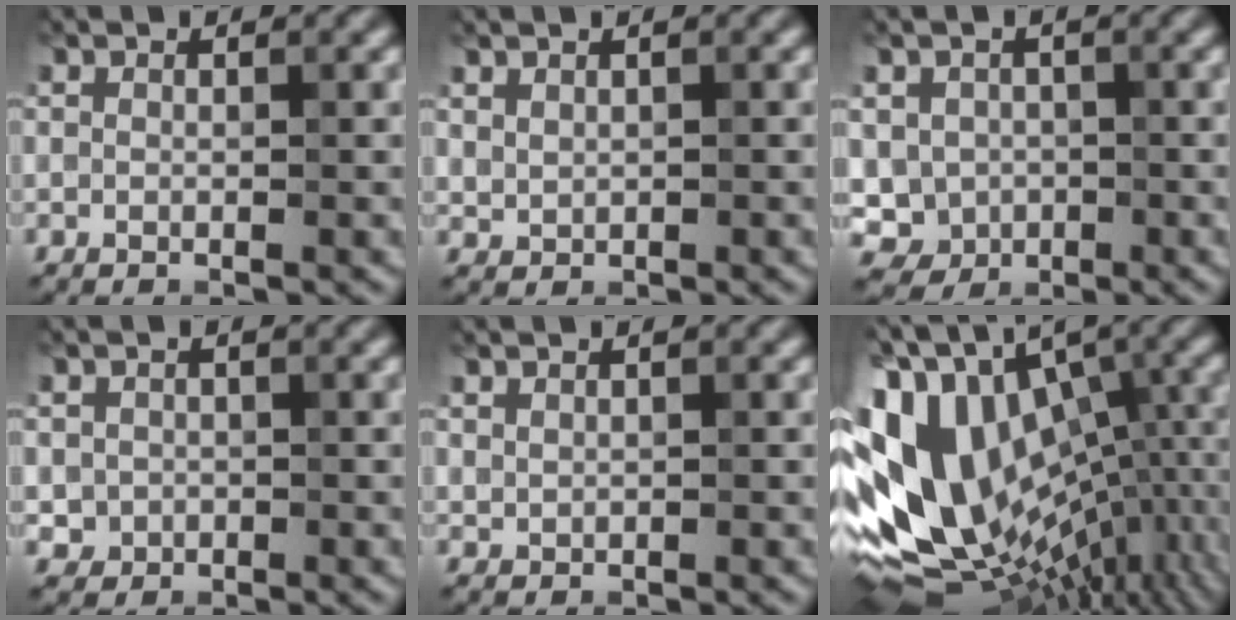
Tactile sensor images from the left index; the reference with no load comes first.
{"total": 1.0, "force": [0.7, 0.6, 0.3], "torque": [-0.006, -0.001, 0.020]}
{"total": 3.1, "force": [-0.3, 2.9, 1.1], "torque": [-0.015, -0.007, -0.001]}
{"total": 1.4, "force": [-0.1, 1.4, 0.1], "torque": [0.006, -0.004, -0.002]}
{"total": 0.6, "force": [0.5, 0.3, 0.1], "torque": [-0.003, -0.001, 0.015]}
{"total": 18.3, "force": [-1.6, 10.7, 14.8], "torque": [-0.251, -0.020, 0.010]}